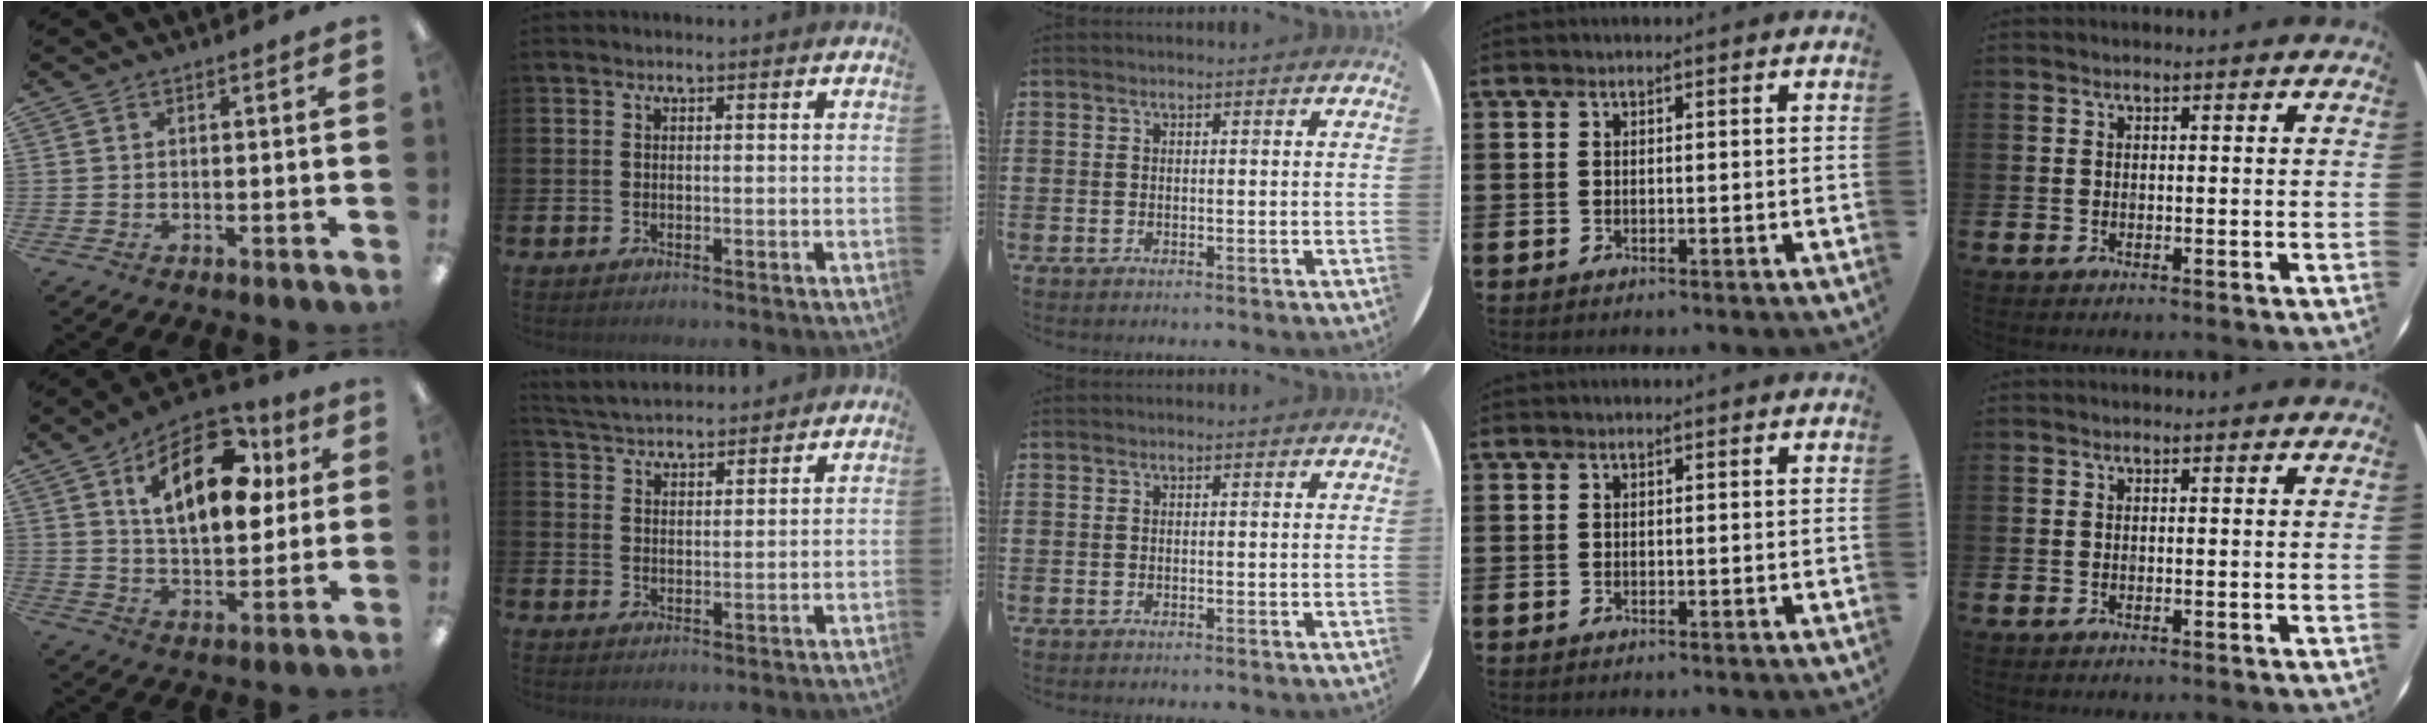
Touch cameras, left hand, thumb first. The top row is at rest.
{"thumb": {"total": 19.3, "force": [8.4, 10.0, 14.2], "torque": [-0.209, -0.016, 0.137]}, "index": {"total": 4.3, "force": [4.2, 0.6, 0.0], "torque": [-0.023, -0.022, 0.078]}}